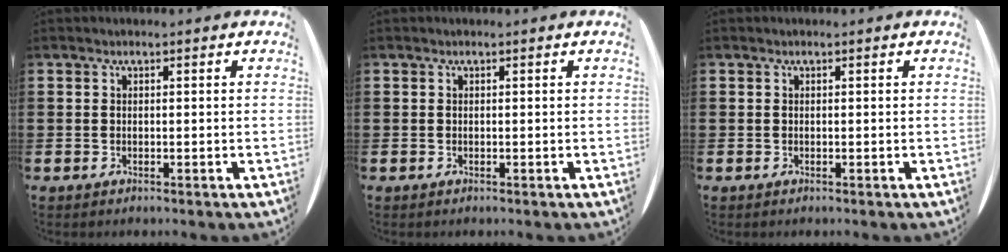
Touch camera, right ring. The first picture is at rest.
{"total": 0.0}
{"total": 0.0}